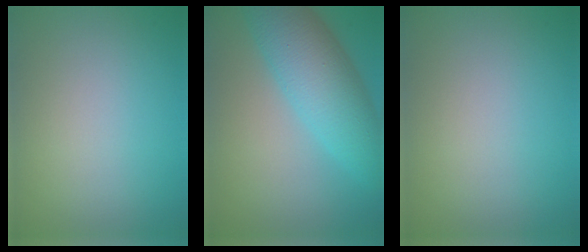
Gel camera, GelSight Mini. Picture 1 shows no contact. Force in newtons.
{"total": 7.5, "press": 7.5, "slide": 0.1}
{"total": 0.0}